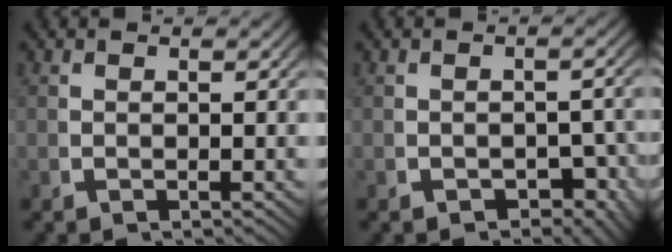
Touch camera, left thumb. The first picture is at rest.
{"total": 2.6, "force": [-1.5, 1.7, 1.3], "torque": [-0.014, -0.014, -0.022]}